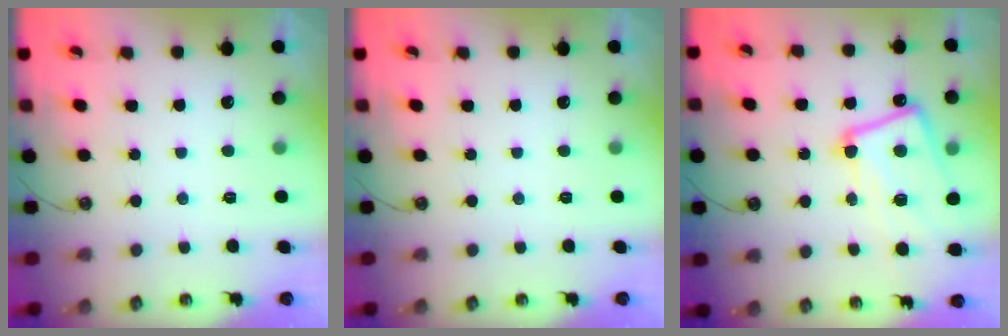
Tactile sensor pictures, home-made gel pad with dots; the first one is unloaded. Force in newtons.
{"total": 0.0}
{"total": 11.7, "press": 11.6, "slide": 1.8}